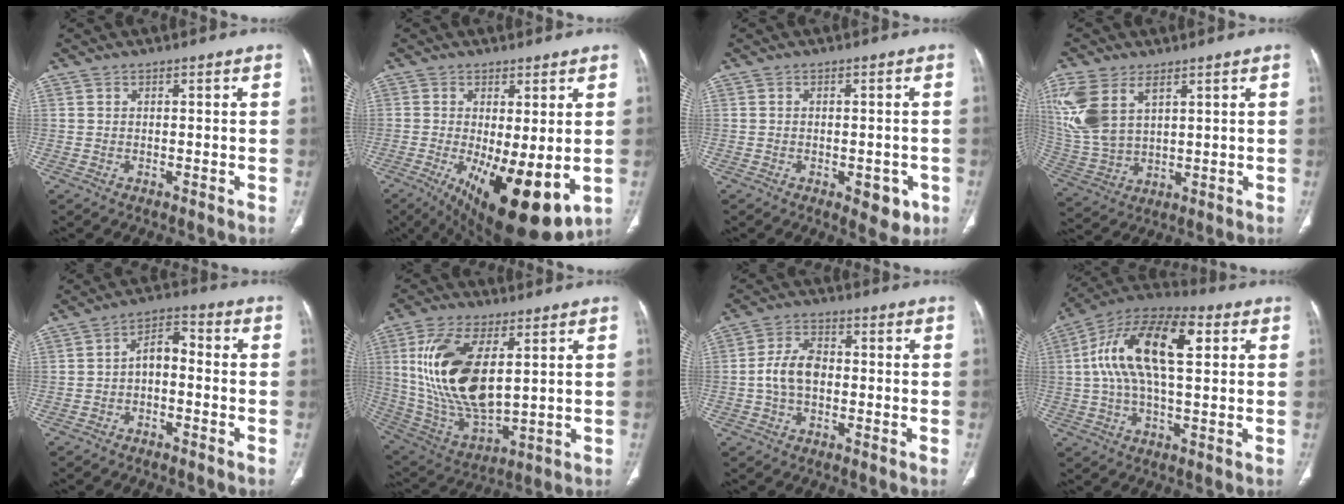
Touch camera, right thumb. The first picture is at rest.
{"total": 15.8, "force": [-3.8, 5.8, 14.2], "torque": [-0.208, -0.030, -0.037]}
{"total": 5.2, "force": [-2.2, 2.7, 3.9], "torque": [-0.026, 0.001, -0.021]}
{"total": 14.0, "force": [6.2, 7.9, 9.8], "torque": [-0.226, -0.010, 0.139]}
{"total": 5.8, "force": [-1.4, 3.4, 4.4], "torque": [-0.066, 0.035, -0.034]}
{"total": 20.0, "force": [4.5, 9.6, 17.0], "torque": [-0.336, -0.024, 0.097]}
{"total": 6.9, "force": [-0.7, 4.5, 5.2], "torque": [-0.097, 0.019, -0.020]}
{"total": 18.6, "force": [4.1, 8.3, 16.1], "torque": [-0.287, 0.028, 0.060]}